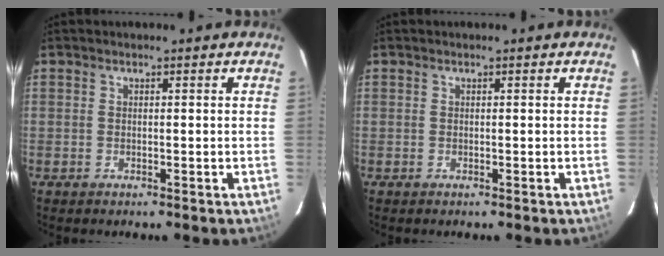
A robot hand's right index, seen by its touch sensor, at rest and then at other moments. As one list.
[{"total": 0.0}]